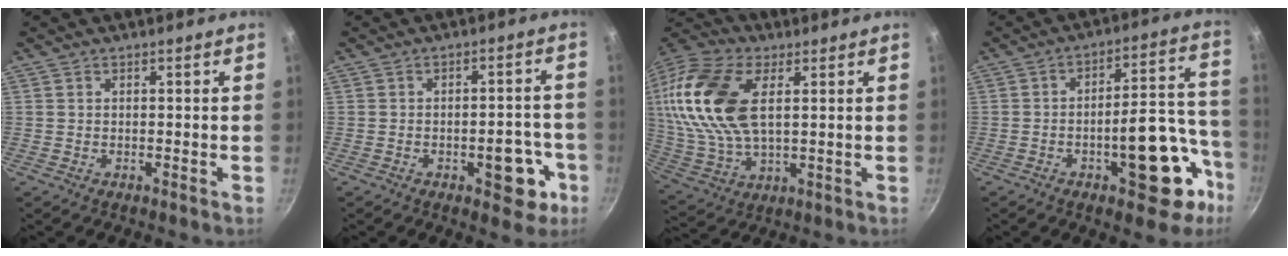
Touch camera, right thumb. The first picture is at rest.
{"total": 8.7, "force": [-3.5, 4.4, 6.7], "torque": [-0.045, 0.026, -0.040]}
{"total": 21.9, "force": [5.4, 12.3, 17.3], "torque": [-0.357, -0.005, 0.101]}
{"total": 18.0, "force": [-7.4, 8.0, 14.4], "torque": [-0.137, 0.064, -0.096]}